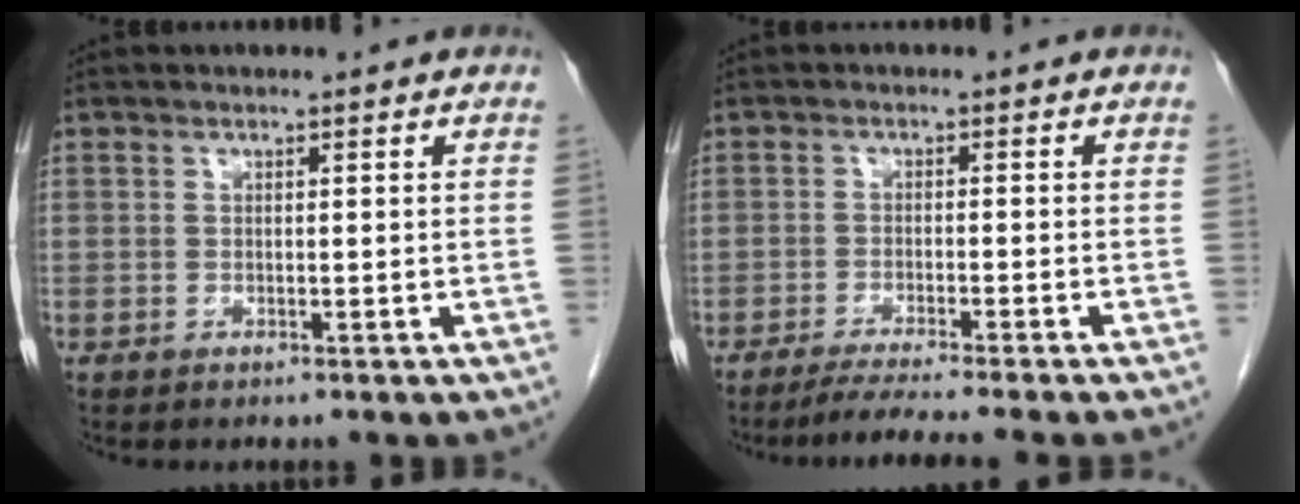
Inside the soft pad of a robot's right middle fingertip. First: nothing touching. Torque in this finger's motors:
{"motor_torque": [0.04, -0.03, 0.04, 0.03]}